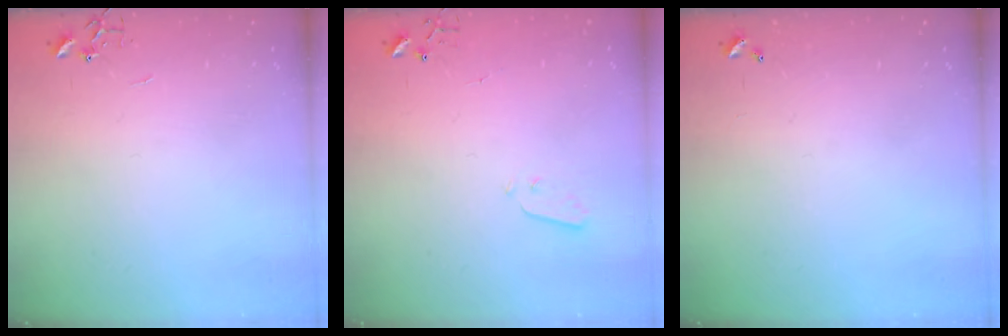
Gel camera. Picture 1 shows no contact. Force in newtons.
{"total": 2.0, "press": 2.0, "slide": 0.4}
{"total": 0.0}